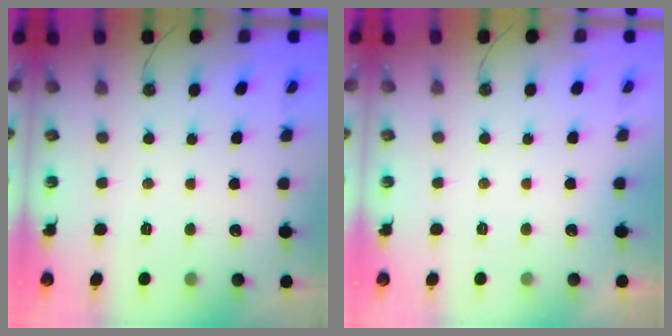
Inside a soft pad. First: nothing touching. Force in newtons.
{"total": 0.0}